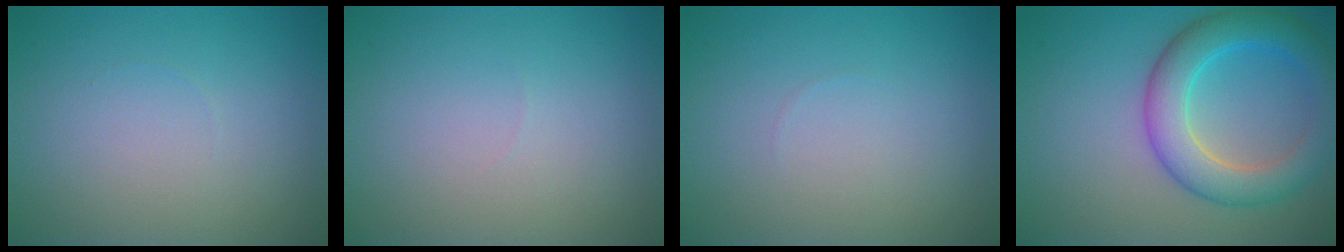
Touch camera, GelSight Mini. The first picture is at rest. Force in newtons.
{"total": 0.0}
{"total": 0.0}
{"total": 6.2, "press": 6.2, "slide": 0.2}